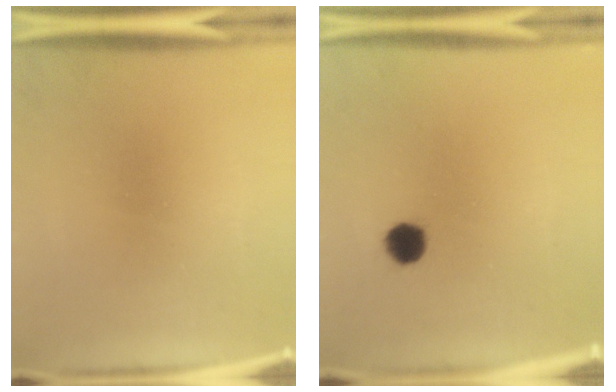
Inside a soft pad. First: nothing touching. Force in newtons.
{"total": 4.0}